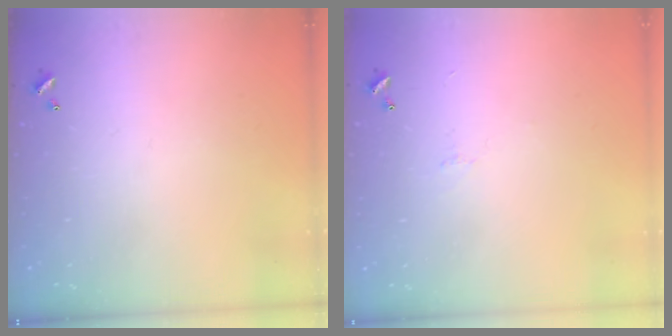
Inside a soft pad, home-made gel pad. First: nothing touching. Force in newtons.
{"total": 0.6, "press": 0.4, "slide": 0.5}